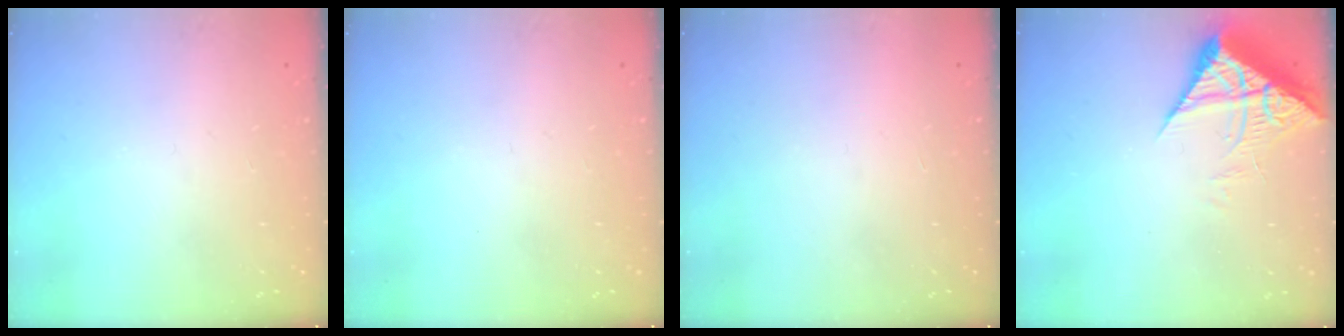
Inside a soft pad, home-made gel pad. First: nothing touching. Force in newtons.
{"total": 0.0}
{"total": 1.5, "press": 1.5, "slide": 0.1}
{"total": 7.2, "press": 7.1, "slide": 0.9}